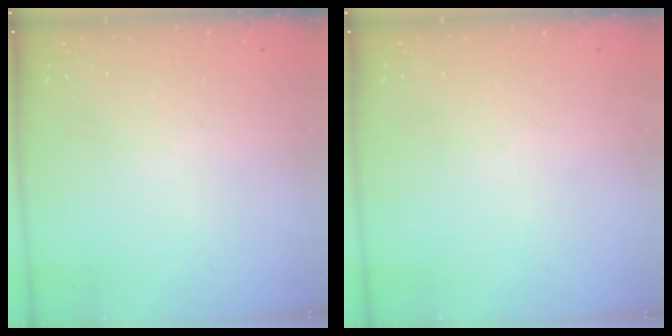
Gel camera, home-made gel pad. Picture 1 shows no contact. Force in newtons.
{"total": 0.0}